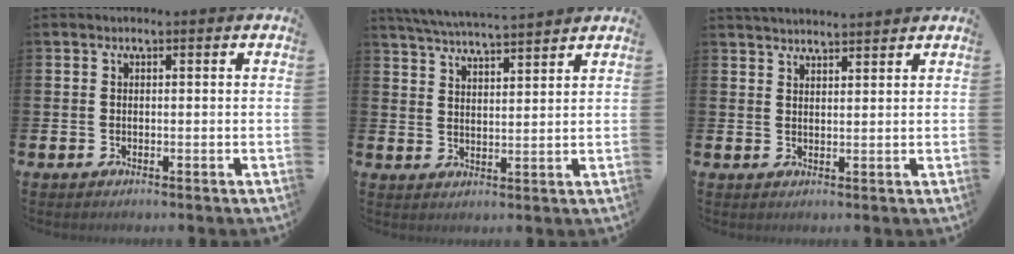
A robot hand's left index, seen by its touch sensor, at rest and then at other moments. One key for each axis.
{"total": 5.4, "fx": 5.3, "fy": 0.0, "fz": 1.0, "tx": -0.044, "ty": -0.027, "tz": 0.095}
{"total": 3.0, "fx": 3.0, "fy": 0.1, "fz": 0.2, "tx": -0.010, "ty": -0.014, "tz": 0.056}